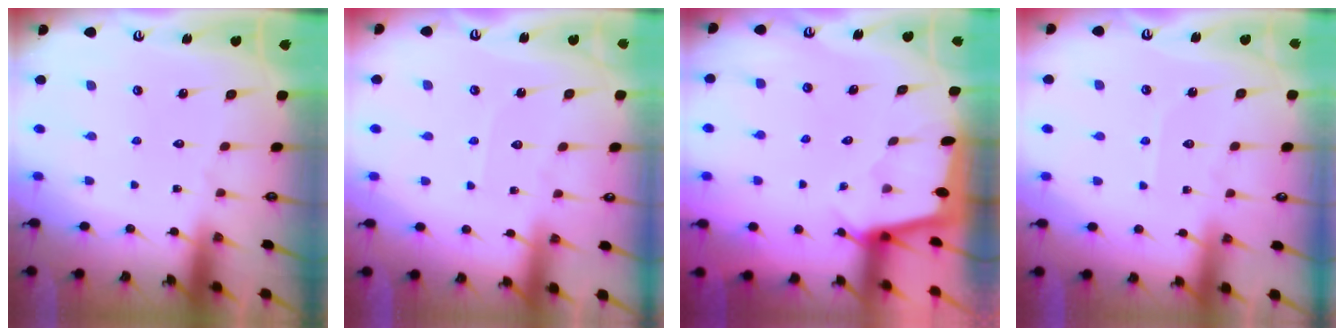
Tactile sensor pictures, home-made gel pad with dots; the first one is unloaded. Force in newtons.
{"total": 3.5, "press": 3.5, "slide": 0.4}
{"total": 2.1, "press": 2.1, "slide": 0.3}
{"total": 4.0, "press": 4.0, "slide": 0.3}